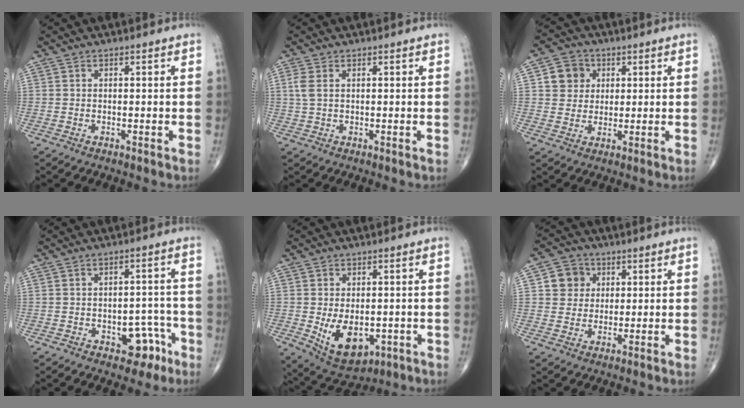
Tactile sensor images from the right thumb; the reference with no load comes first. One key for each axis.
{"total": 2.1, "fx": 0.6, "fy": 1.0, "fz": 1.7, "tx": -0.051, "ty": 0.007, "tz": 0.016}
{"total": 6.4, "fx": 1.8, "fy": 5.8, "fz": 2.0, "tx": -0.004, "ty": -0.001, "tz": 0.028}
{"total": 6.7, "fx": -3.2, "fy": 4.3, "fz": 4.1, "tx": -0.019, "ty": 0.033, "tz": -0.035}
{"total": 10.6, "fx": -2.2, "fy": 6.5, "fz": 8.1, "tx": -0.110, "ty": -0.009, "tz": -0.014}
{"total": 6.2, "fx": 1.7, "fy": 5.7, "fz": 1.7, "tx": 0.003, "ty": 0.001, "tz": 0.024}